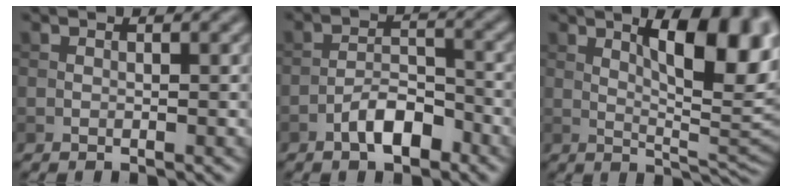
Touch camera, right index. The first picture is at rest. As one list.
[{"total": 3.9, "force": [-2.4, 1.6, 2.6], "torque": [-0.038, 0.013, -0.046]}, {"total": 10.2, "force": [3.3, 3.4, 9.1], "torque": [-0.124, 0.003, 0.053]}]